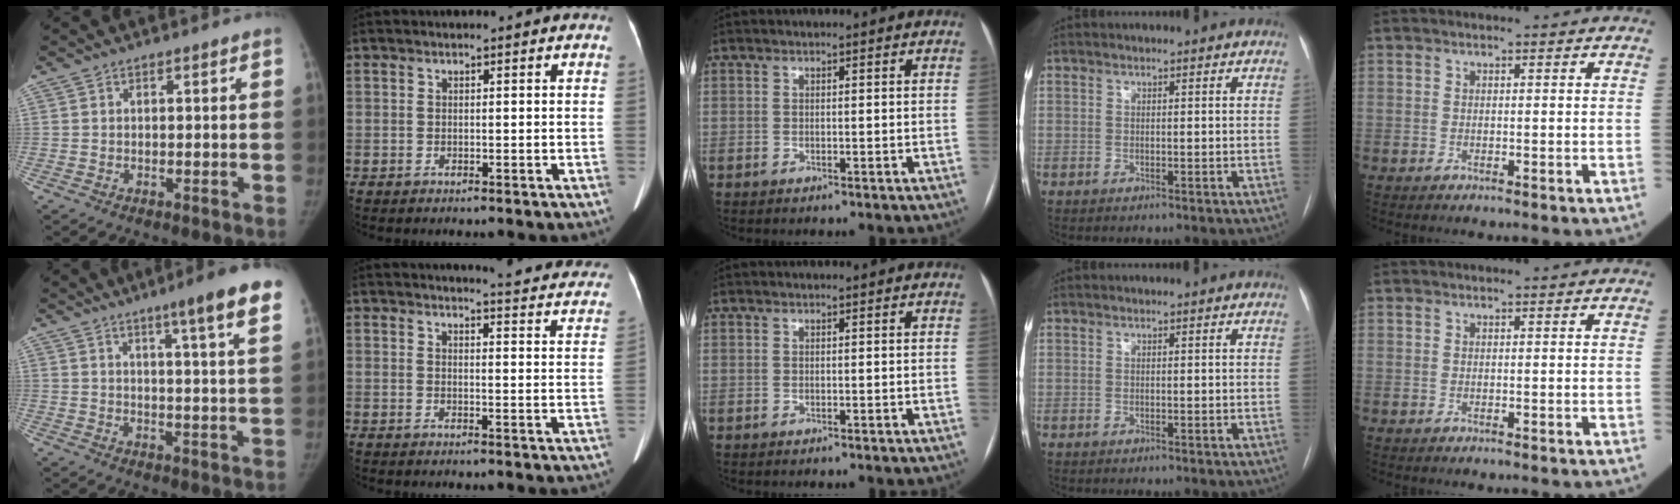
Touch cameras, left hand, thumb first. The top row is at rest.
{"thumb": {"total": 12.6, "force": [8.0, 0.5, 9.7], "torque": [-0.123, -0.030, 0.094]}, "index": {"total": 16.1, "force": [15.6, 1.4, 3.5], "torque": [-0.021, -0.080, 0.150]}}